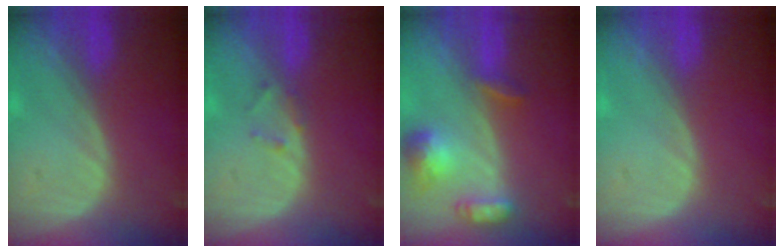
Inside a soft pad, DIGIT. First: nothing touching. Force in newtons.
{"total": 1.3, "press": 1.3, "slide": 0.4}
{"total": 6.8, "press": 6.4, "slide": 2.4}
{"total": 0.0}